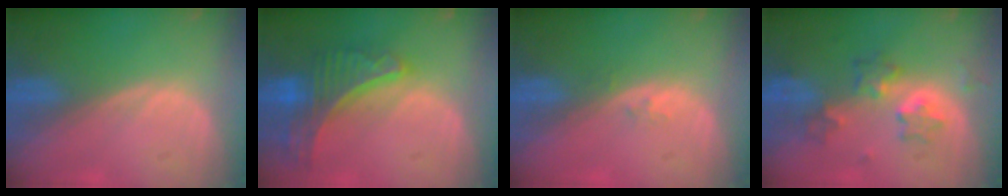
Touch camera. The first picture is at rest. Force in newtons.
{"total": 8.9, "press": 7.8, "slide": 4.3}
{"total": 1.1, "press": 0.8, "slide": 0.7}
{"total": 5.7, "press": 5.7, "slide": 0.6}